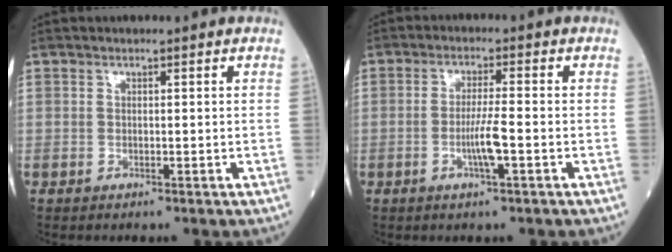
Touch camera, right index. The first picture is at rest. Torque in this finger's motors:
{"motor_torque": [0.23, -0.11, 0.14, 0.09]}